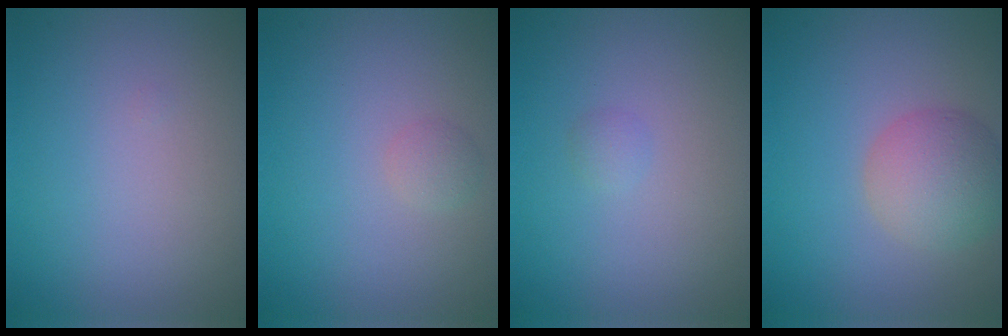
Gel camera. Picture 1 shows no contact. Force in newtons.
{"total": 0.9, "press": 0.9, "slide": 0.1}
{"total": 0.7, "press": 0.7, "slide": 0.0}
{"total": 4.3, "press": 4.3, "slide": 0.4}